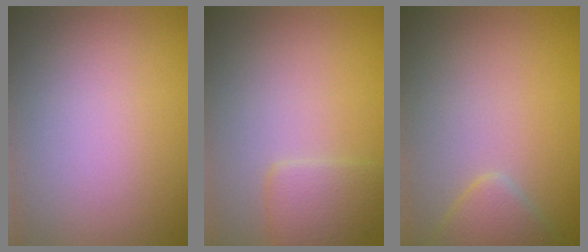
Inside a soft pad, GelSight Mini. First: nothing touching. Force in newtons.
{"total": 2.0, "press": 2.0, "slide": 0.1}
{"total": 2.3, "press": 2.3, "slide": 0.2}